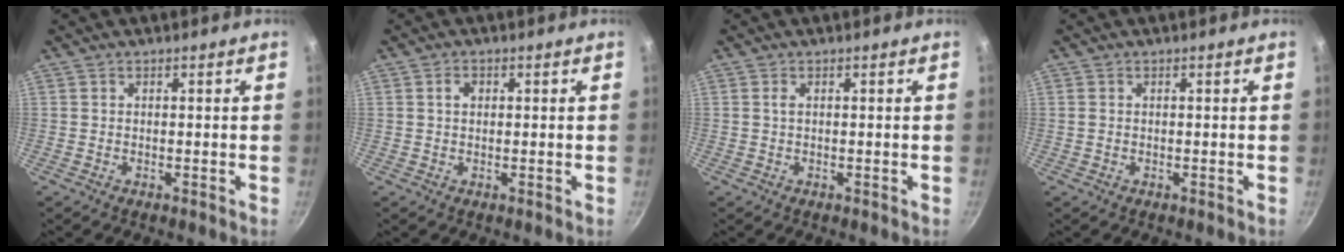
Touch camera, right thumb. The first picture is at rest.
{"total": 1.9, "force": [0.5, 1.4, 1.2], "torque": [-0.014, 0.005, 0.006]}
{"total": 0.9, "force": [0.2, 0.4, 0.8], "torque": [-0.015, 0.002, 0.003]}
{"total": 0.8, "force": [0.1, 0.7, 0.4], "torque": [-0.007, 0.002, 0.000]}